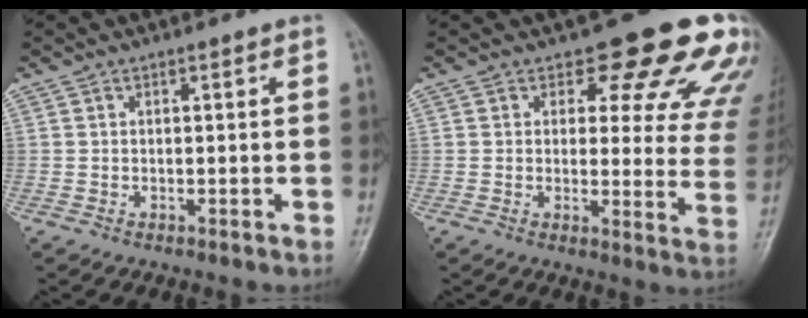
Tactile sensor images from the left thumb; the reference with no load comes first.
{"total": 17.0, "force": [12.1, 7.1, 9.5], "torque": [-0.057, -0.064, 0.120]}